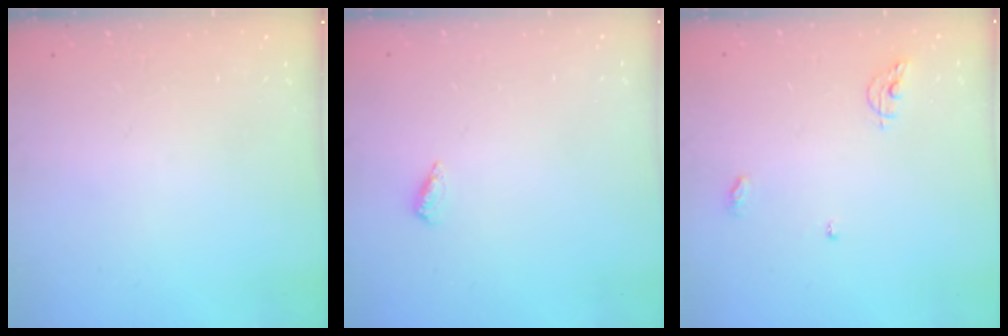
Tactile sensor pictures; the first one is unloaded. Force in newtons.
{"total": 2.6, "press": 2.2, "slide": 1.3}
{"total": 6.3, "press": 6.3, "slide": 0.2}